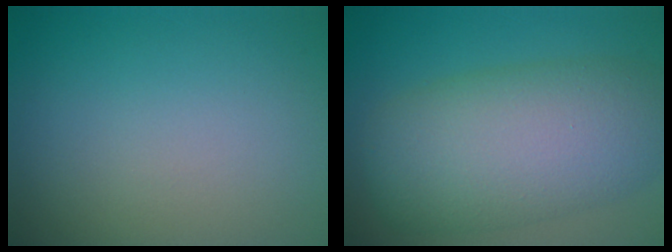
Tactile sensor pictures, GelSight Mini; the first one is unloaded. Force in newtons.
{"total": 9.9, "press": 9.9, "slide": 0.6}